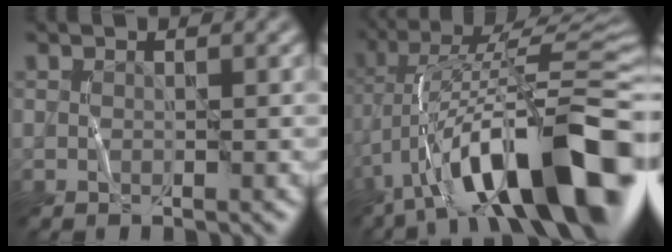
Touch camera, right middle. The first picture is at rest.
{"total": 14.6, "force": [-4.9, 4.3, 13.0], "torque": [-0.214, 0.041, -0.078]}